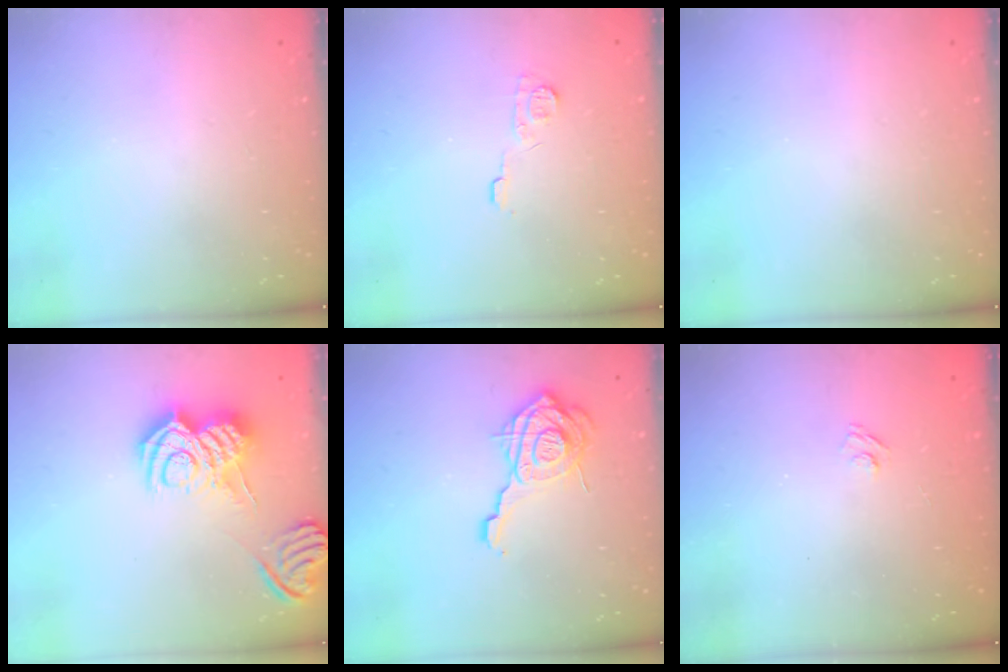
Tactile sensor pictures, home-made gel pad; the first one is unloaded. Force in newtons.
{"total": 5.8, "press": 5.8, "slide": 0.6}
{"total": 0.0}
{"total": 11.4, "press": 11.4, "slide": 0.6}
{"total": 15.6, "press": 15.6, "slide": 1.4}
{"total": 2.7, "press": 2.5, "slide": 0.9}